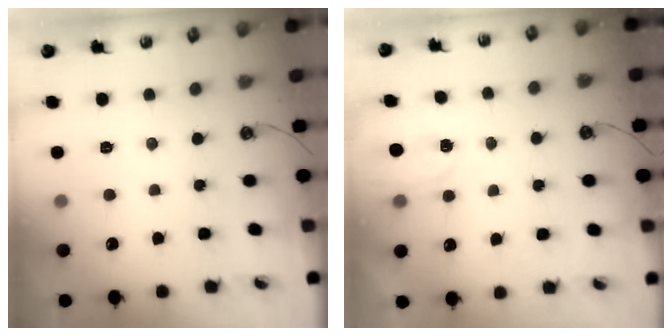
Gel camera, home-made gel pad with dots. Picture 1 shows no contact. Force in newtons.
{"total": 2.0, "press": 2.0, "slide": 0.3}